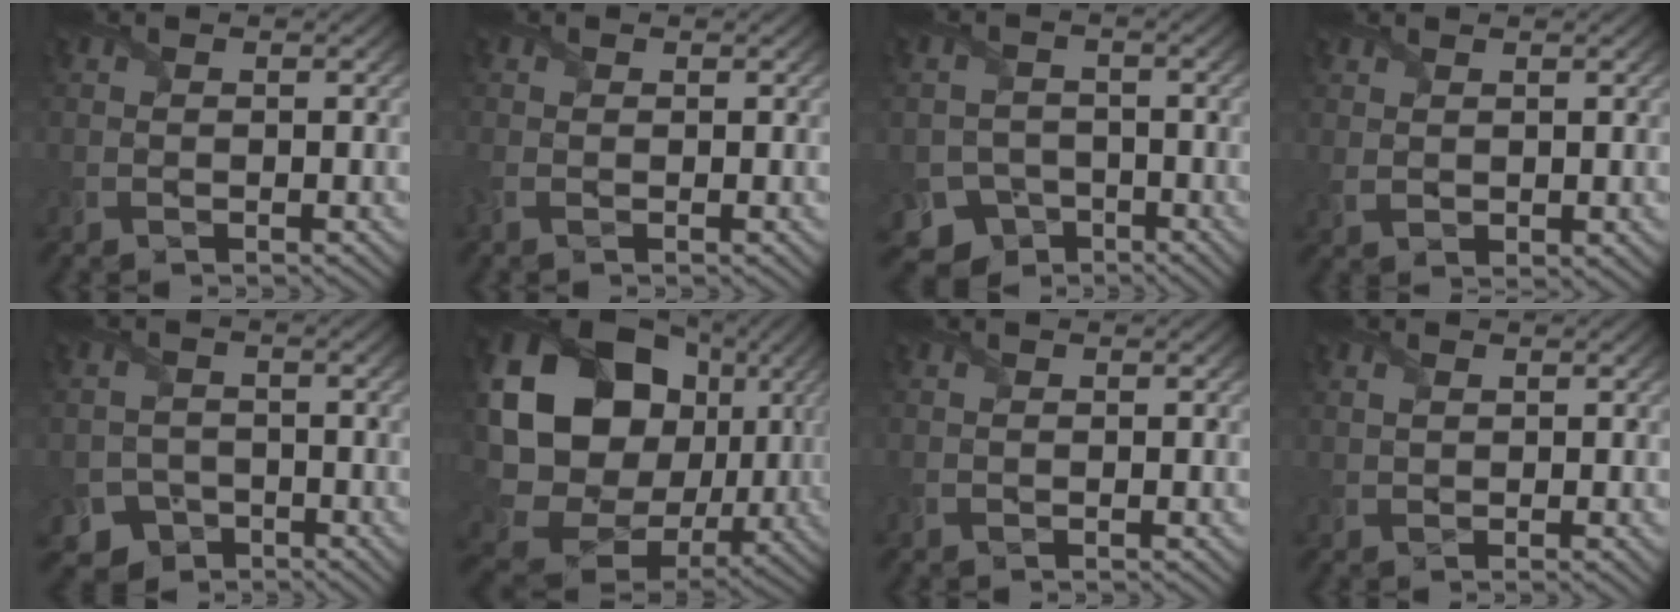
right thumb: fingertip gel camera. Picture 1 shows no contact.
{"total": 0.9, "force": [-0.3, 0.3, 0.8], "torque": [-0.026, -0.003, -0.012]}
{"total": 6.1, "force": [-4.1, 4.4, 1.2], "torque": [-0.015, -0.014, -0.071]}
{"total": 1.7, "force": [0.8, 1.0, 1.2], "torque": [-0.030, -0.005, 0.022]}
{"total": 4.1, "force": [-2.9, 2.9, 0.5], "torque": [-0.003, -0.002, -0.053]}
{"total": 24.1, "force": [3.2, 19.7, 13.5], "torque": [-0.336, -0.035, 0.074]}
{"total": 0.0}
{"total": 1.5, "force": [0.7, 0.6, 1.1], "torque": [-0.027, 0.000, 0.016]}